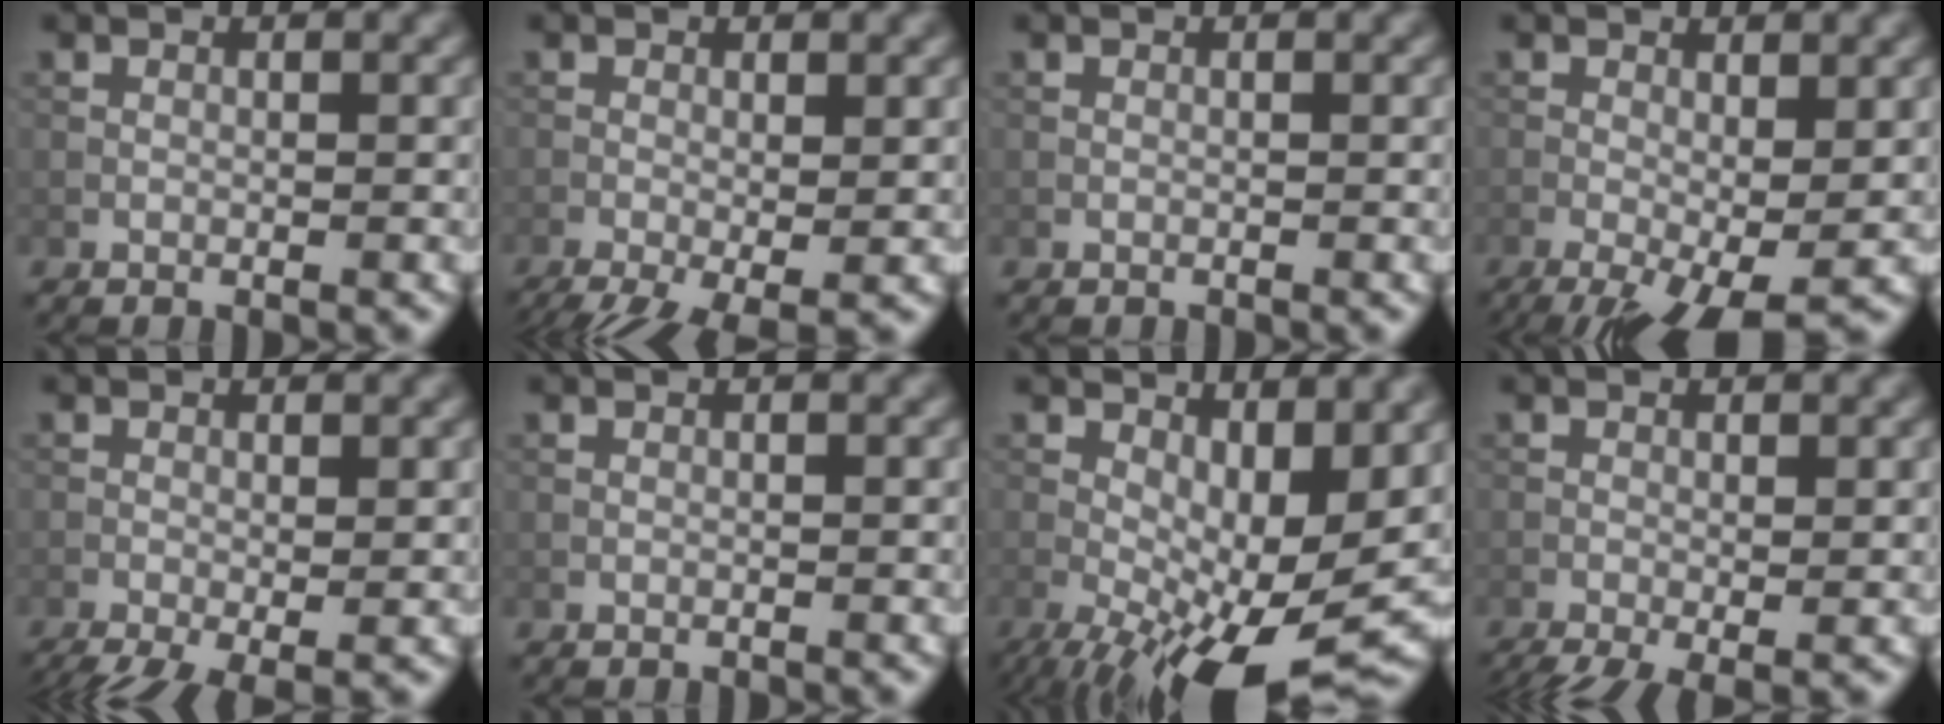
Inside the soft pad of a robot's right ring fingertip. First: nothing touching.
{"total": 5.2, "force": [-2.7, 1.7, 4.1], "torque": [-0.077, -0.014, -0.042]}
{"total": 0.0}
{"total": 7.0, "force": [-2.6, 2.4, 6.1], "torque": [-0.113, -0.010, -0.034]}
{"total": 4.8, "force": [-2.8, 1.4, 3.6], "torque": [-0.066, -0.014, -0.046]}
{"total": 0.0}
{"total": 12.4, "force": [-2.3, 5.0, 11.1], "torque": [-0.175, 0.001, -0.031]}
{"total": 4.3, "force": [-2.6, 1.1, 3.2], "torque": [-0.057, -0.012, -0.044]}